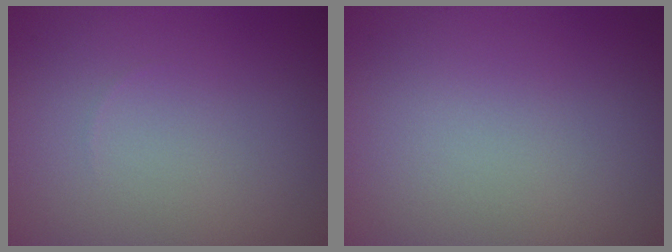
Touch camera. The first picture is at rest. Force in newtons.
{"total": 0.0}